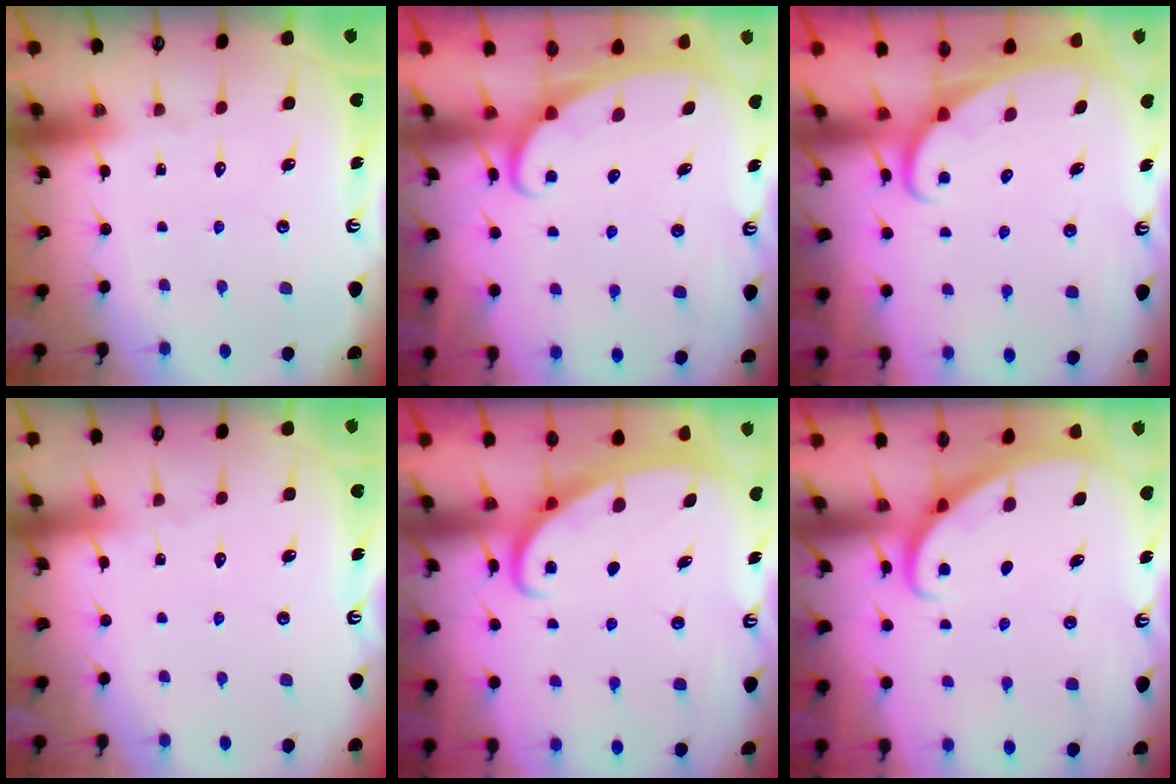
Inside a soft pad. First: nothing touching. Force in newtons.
{"total": 2.5, "press": 2.5, "slide": 0.4}
{"total": 2.1, "press": 2.1, "slide": 0.2}
{"total": 1.8, "press": 1.8, "slide": 0.3}
{"total": 2.6, "press": 2.6, "slide": 0.3}
{"total": 2.9, "press": 2.9, "slide": 0.2}